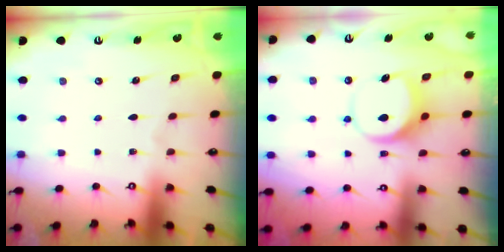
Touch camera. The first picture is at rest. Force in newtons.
{"total": 7.9, "press": 7.9, "slide": 0.8}